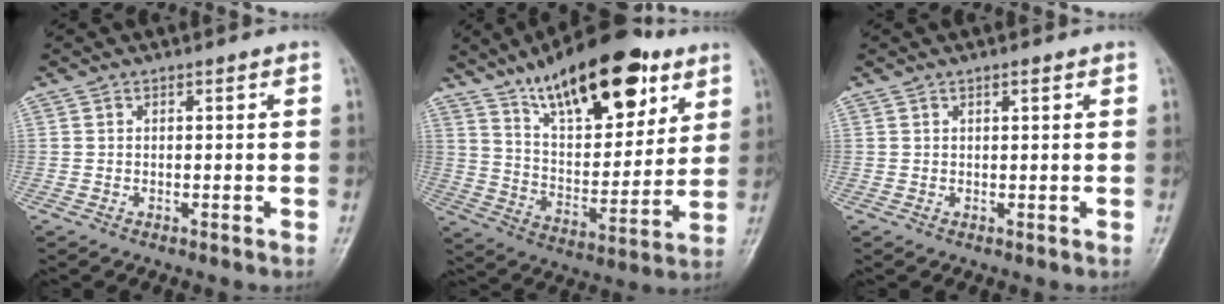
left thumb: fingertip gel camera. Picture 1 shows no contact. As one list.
[{"total": 23.2, "force": [14.2, 9.4, 15.7], "torque": [-0.206, -0.054, 0.240]}, {"total": 0.9, "force": [0.5, 0.2, 0.6], "torque": [-0.011, -0.001, 0.009]}]